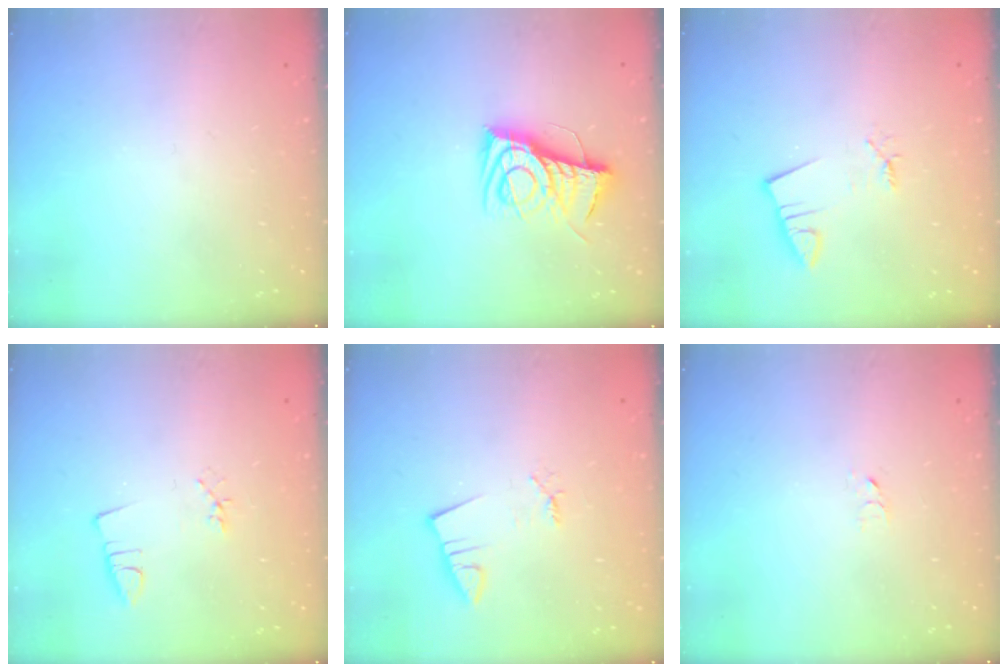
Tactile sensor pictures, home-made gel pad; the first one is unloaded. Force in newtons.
{"total": 14.5, "press": 14.5, "slide": 0.4}
{"total": 2.0, "press": 2.0, "slide": 0.2}
{"total": 2.2, "press": 1.7, "slide": 1.4}
{"total": 1.4, "press": 1.4, "slide": 0.1}
{"total": 2.7, "press": 2.7, "slide": 0.2}